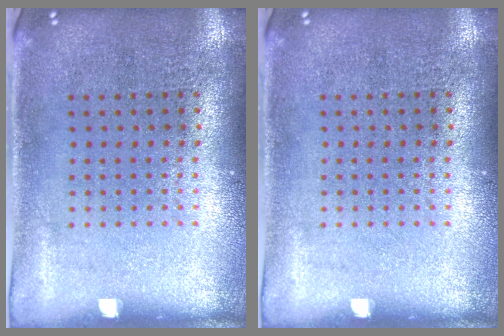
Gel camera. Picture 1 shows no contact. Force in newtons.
{"total": 0.0}